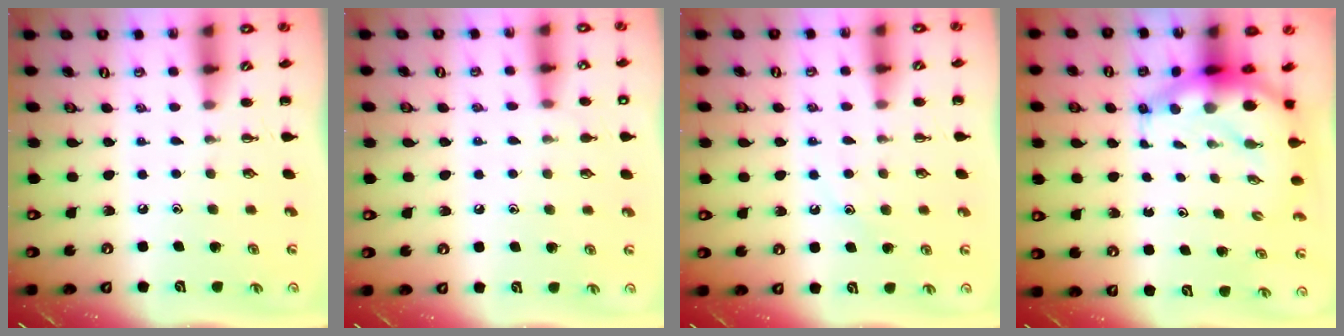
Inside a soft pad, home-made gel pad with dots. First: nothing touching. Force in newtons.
{"total": 7.3, "press": 7.0, "slide": 2.0}
{"total": 8.4, "press": 8.3, "slide": 1.3}
{"total": 8.4, "press": 8.0, "slide": 2.7}